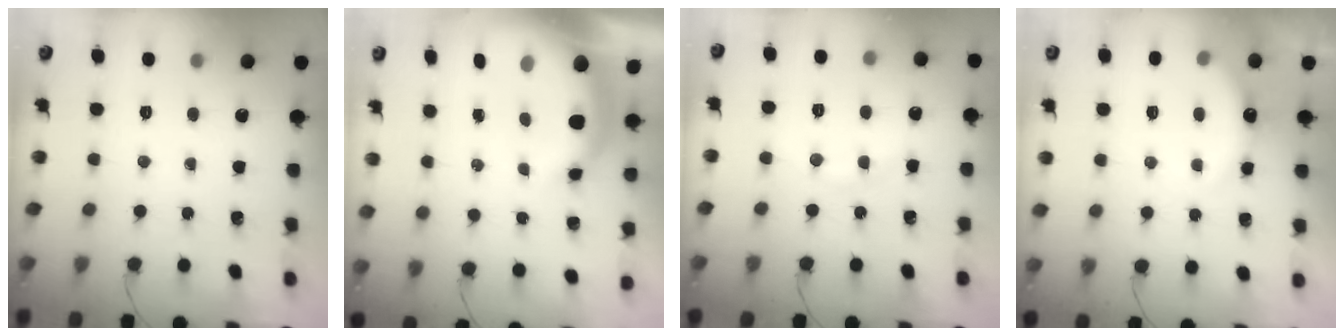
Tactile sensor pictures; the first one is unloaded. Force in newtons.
{"total": 8.6, "press": 8.5, "slide": 1.2}
{"total": 5.2, "press": 5.1, "slide": 1.1}
{"total": 5.8, "press": 5.7, "slide": 1.1}